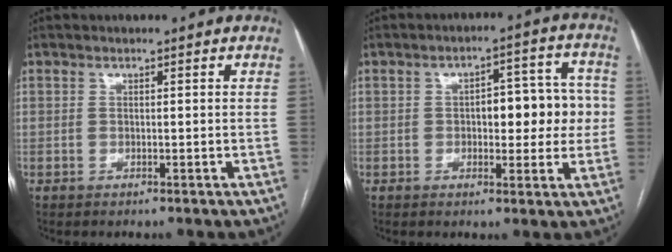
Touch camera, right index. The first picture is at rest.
{"total": 9.1, "force": [-0.1, 4.0, 8.2], "torque": [-0.096, 0.033, 0.005]}